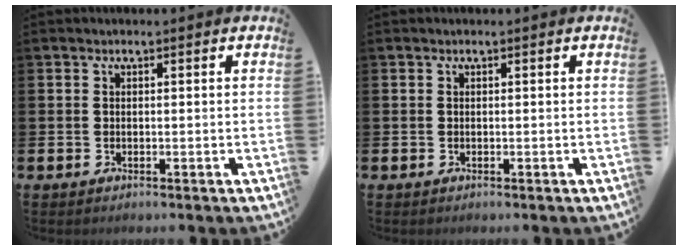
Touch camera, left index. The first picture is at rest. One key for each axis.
{"total": 0.0}